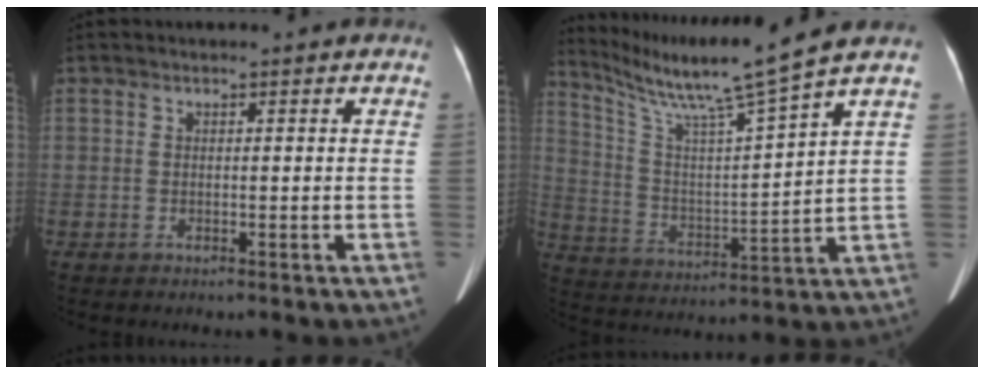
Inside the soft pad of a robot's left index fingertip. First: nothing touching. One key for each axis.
{"total": 14.1, "fx": 11.5, "fy": -2.5, "fz": 7.7, "tx": -0.144, "ty": -0.010, "tz": 0.207}